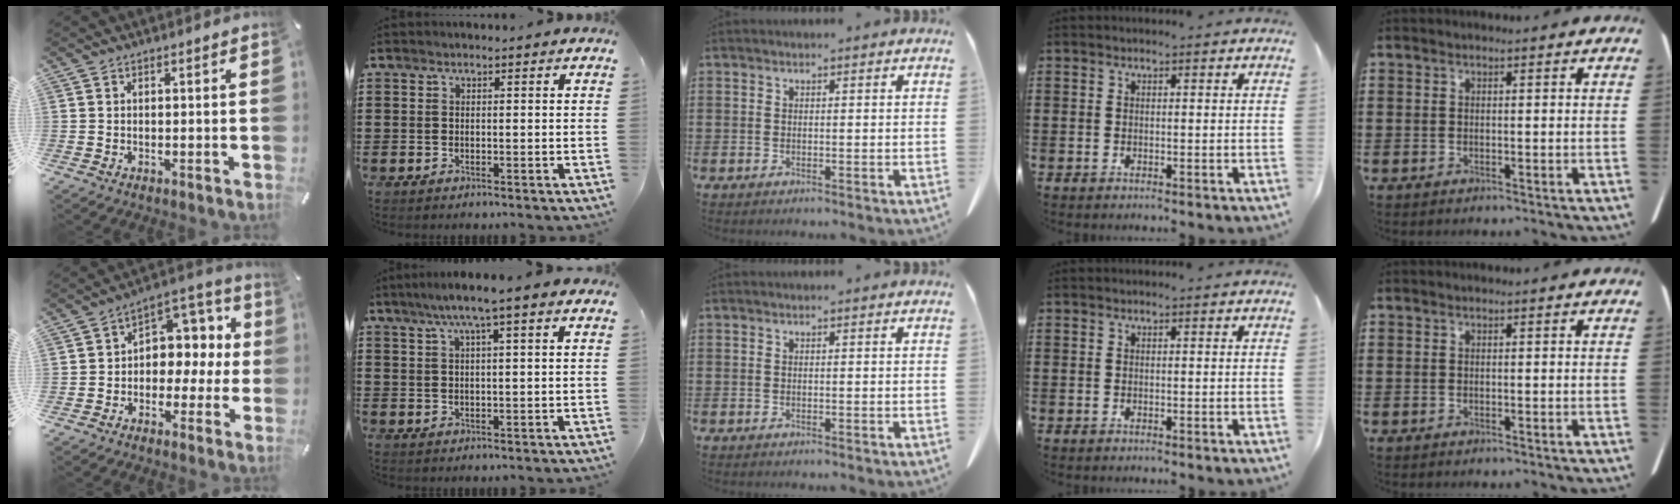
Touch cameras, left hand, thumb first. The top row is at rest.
{"thumb": {"total": 8.1, "force": [0.0, 7.1, 3.9], "torque": [-0.049, -0.006, 0.000]}, "index": {"total": 4.6, "force": [2.4, -0.1, 3.9], "torque": [-0.081, 0.005, 0.039]}}